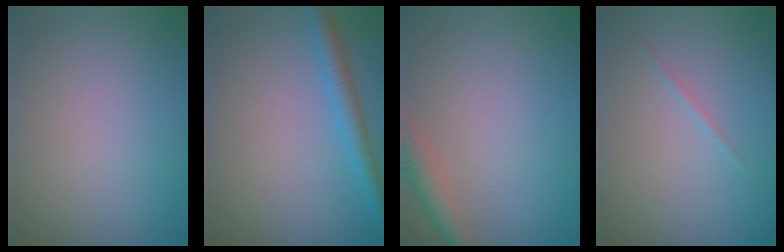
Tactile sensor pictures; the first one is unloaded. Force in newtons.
{"total": 3.0, "press": 3.0, "slide": 0.0}
{"total": 2.9, "press": 2.9, "slide": 0.2}
{"total": 0.5, "press": 0.5, "slide": 0.1}